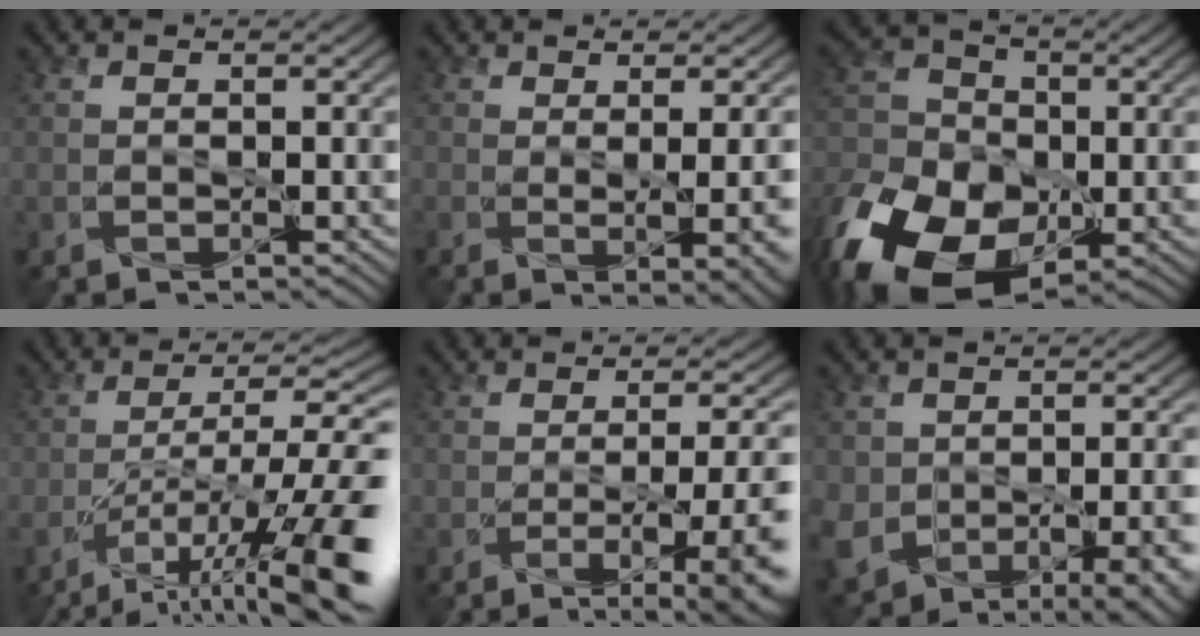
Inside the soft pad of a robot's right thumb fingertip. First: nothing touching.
{"total": 6.8, "force": [-0.7, 2.3, 6.4], "torque": [-0.073, -0.005, 0.003]}
{"total": 16.4, "force": [-6.7, 10.9, 10.2], "torque": [-0.239, -0.030, -0.133]}
{"total": 16.9, "force": [-8.2, 5.1, 13.9], "torque": [-0.223, -0.007, -0.134]}
{"total": 11.7, "force": [-4.1, 3.6, 10.3], "torque": [-0.123, -0.011, -0.052]}
{"total": 14.5, "force": [-6.4, 9.9, 8.4], "torque": [-0.139, -0.044, -0.049]}